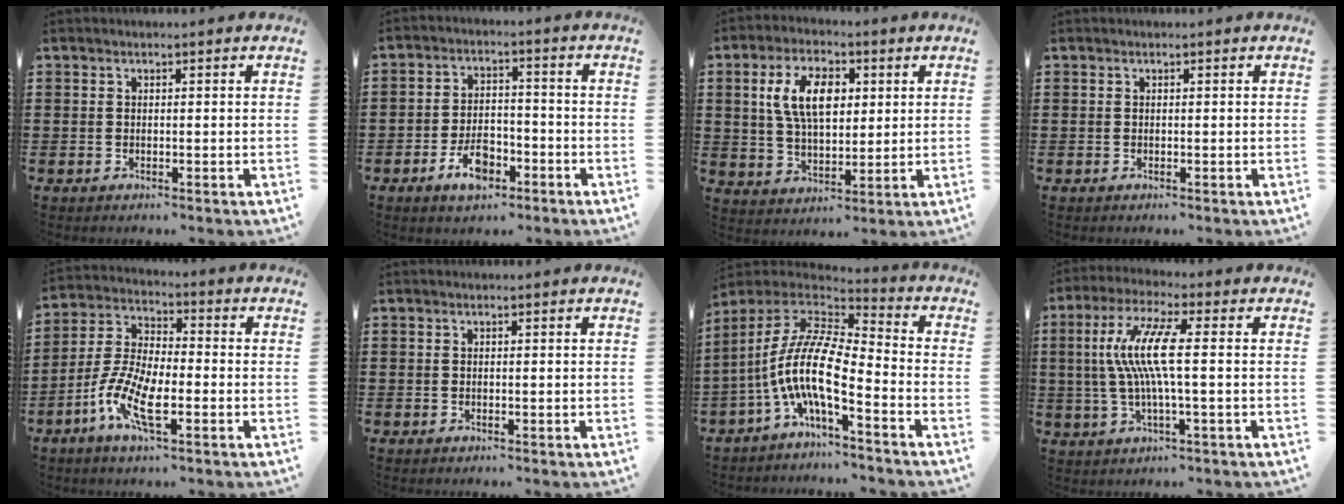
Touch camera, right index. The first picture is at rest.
{"total": 6.0, "force": [-3.5, 3.0, 3.9], "torque": [-0.082, 0.009, -0.068]}
{"total": 8.8, "force": [2.4, 4.9, 6.9], "torque": [-0.140, 0.014, 0.039]}
{"total": 0.0}
{"total": 8.9, "force": [-3.8, 2.8, 7.6], "torque": [-0.193, -0.016, -0.079]}
{"total": 0.0}
{"total": 11.8, "force": [-3.8, 3.5, 10.6], "torque": [-0.246, -0.025, -0.089]}
{"total": 8.9, "force": [0.0, 0.8, 8.9], "torque": [-0.199, -0.012, -0.015]}